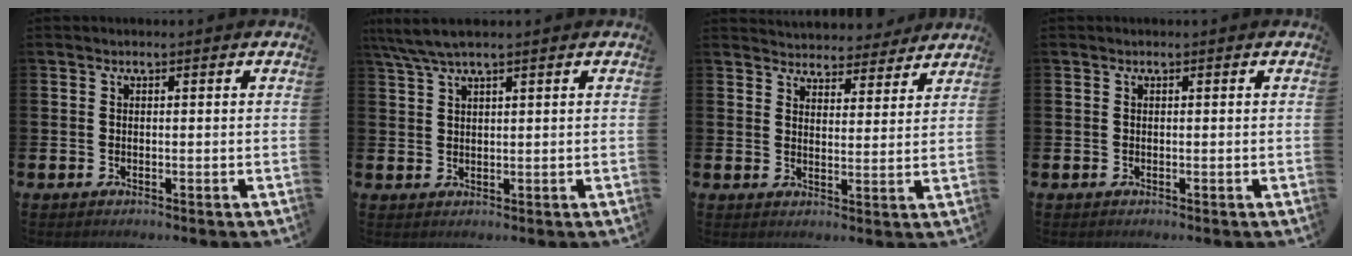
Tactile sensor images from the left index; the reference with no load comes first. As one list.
[{"total": 4.0, "force": [3.1, 0.4, 2.5], "torque": [-0.059, -0.002, 0.057]}, {"total": 4.5, "force": [4.4, 0.9, -0.2], "torque": [-0.011, -0.032, 0.077]}, {"total": 0.0}]